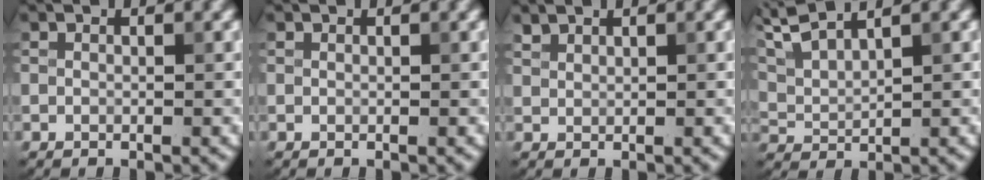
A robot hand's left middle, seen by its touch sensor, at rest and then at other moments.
{"total": 0.0}
{"total": 1.0, "force": [1.0, 0.3, 0.1], "torque": [-0.005, 0.002, 0.025]}
{"total": 5.4, "force": [4.5, 1.0, 2.8], "torque": [-0.071, 0.019, 0.082]}